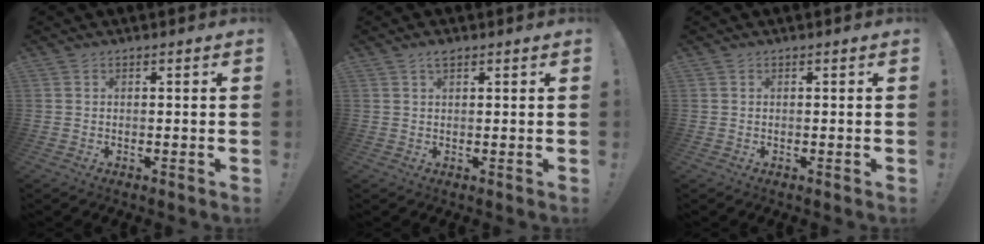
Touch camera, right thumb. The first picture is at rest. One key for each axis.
{"total": 2.0, "fx": 1.3, "fy": 0.7, "fz": 1.3, "tx": -0.018, "ty": -0.001, "tz": 0.023}
{"total": 0.0}